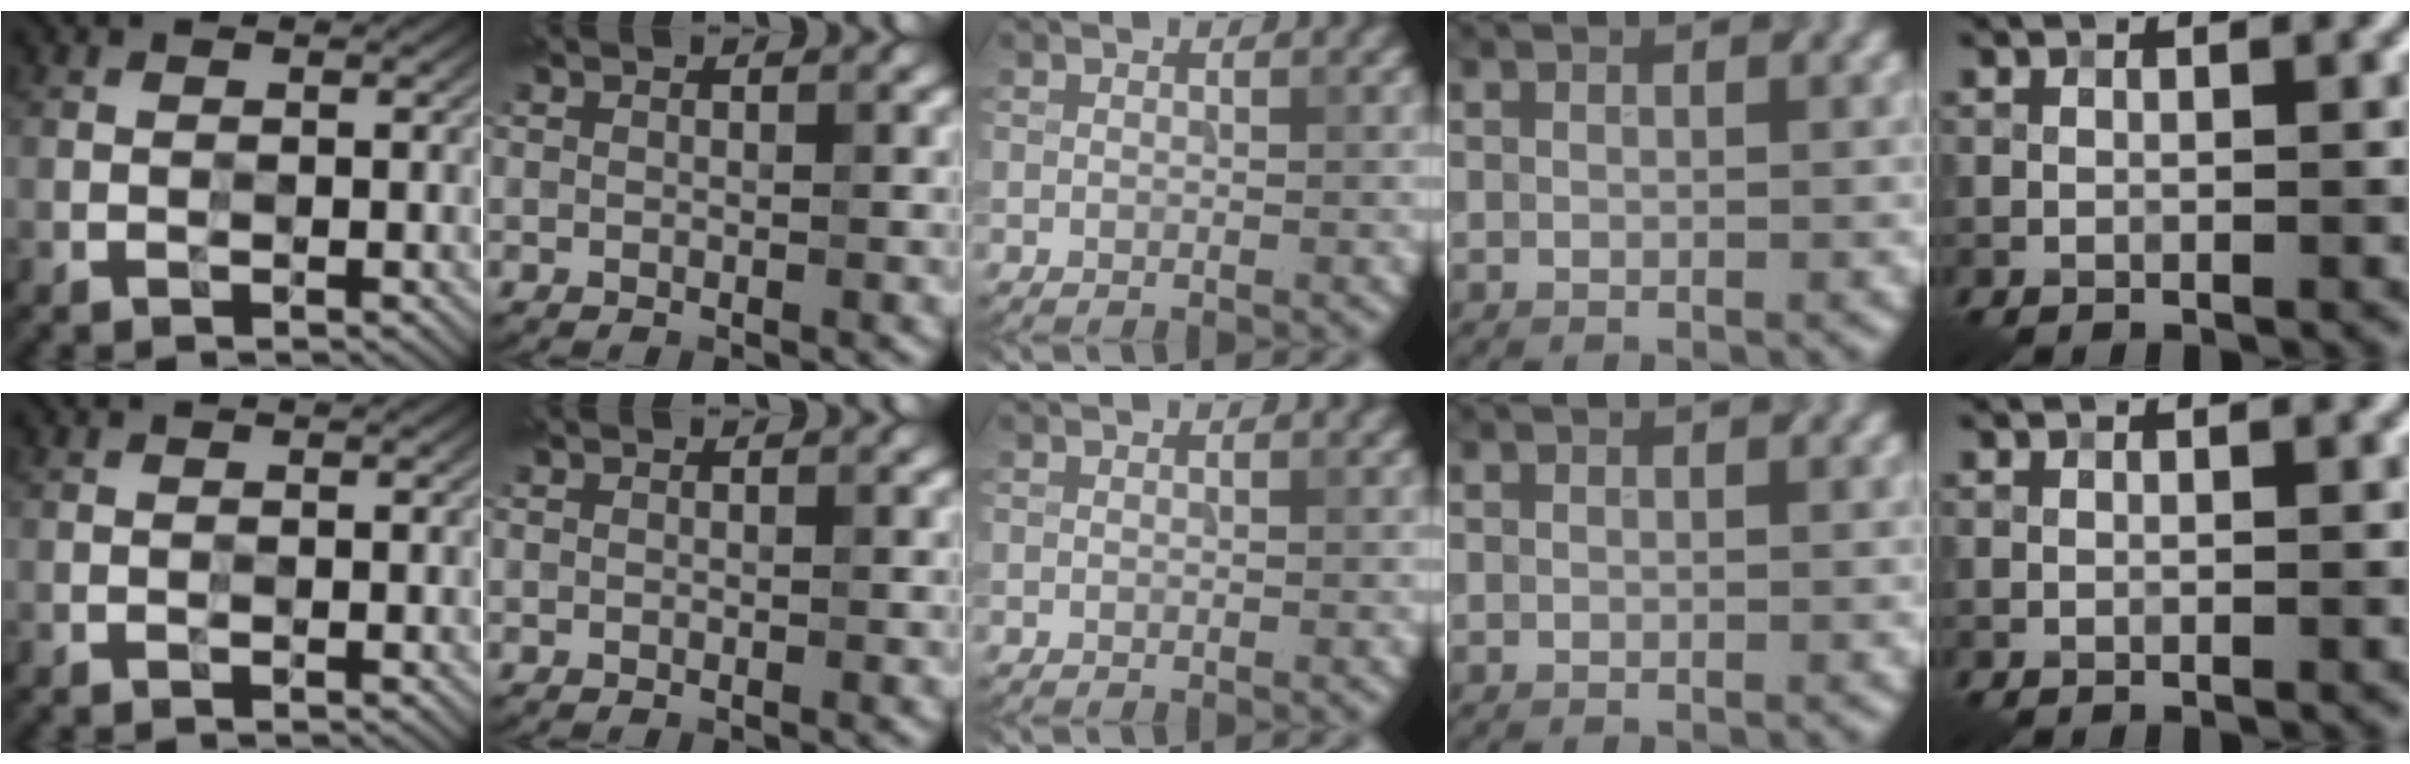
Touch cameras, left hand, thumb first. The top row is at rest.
{}